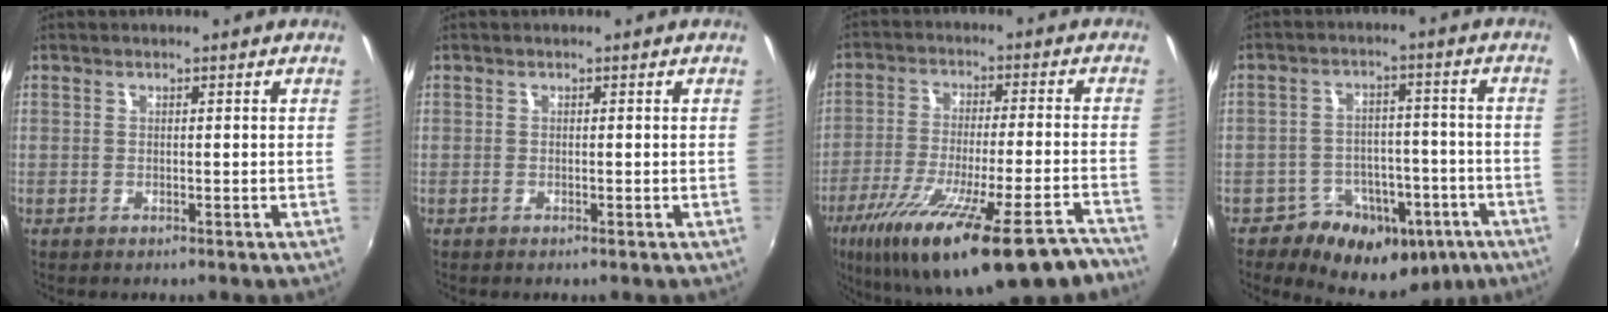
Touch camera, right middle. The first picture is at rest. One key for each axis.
{"total": 0.0}
{"total": 26.7, "fx": -19.4, "fy": 4.7, "fz": 17.8, "tx": -0.308, "ty": -0.075, "tz": -0.288}
{"total": 13.7, "fx": -8.0, "fy": 10.0, "fz": 5.0, "tx": -0.092, "ty": 0.025, "tz": -0.096}